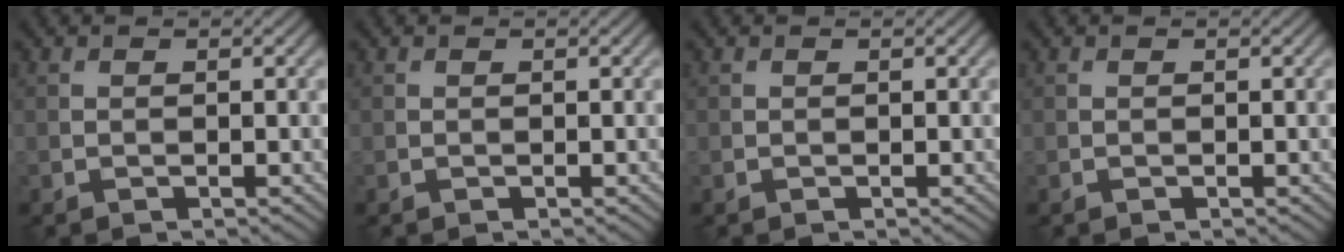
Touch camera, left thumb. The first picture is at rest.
{"total": 0.0}
{"total": 0.0}
{"total": 0.0}